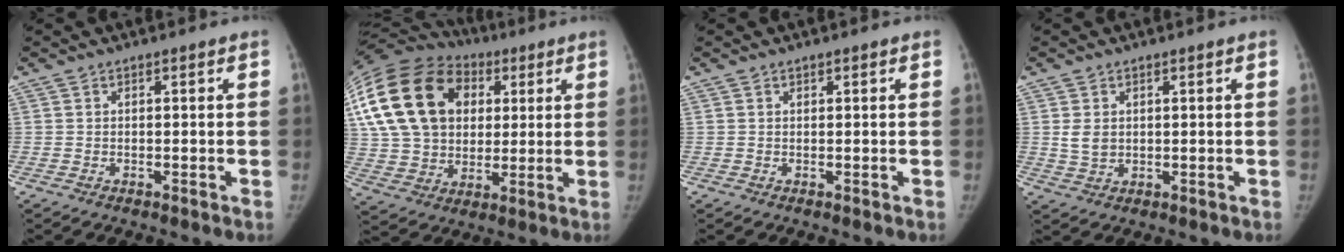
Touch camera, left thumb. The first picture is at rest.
{"total": 29.7, "force": [8.3, 22.0, 18.2], "torque": [-0.388, 0.055, 0.161]}
{"total": 0.0}
{"total": 3.2, "force": [0.7, 2.5, 1.9], "torque": [-0.026, -0.008, 0.022]}